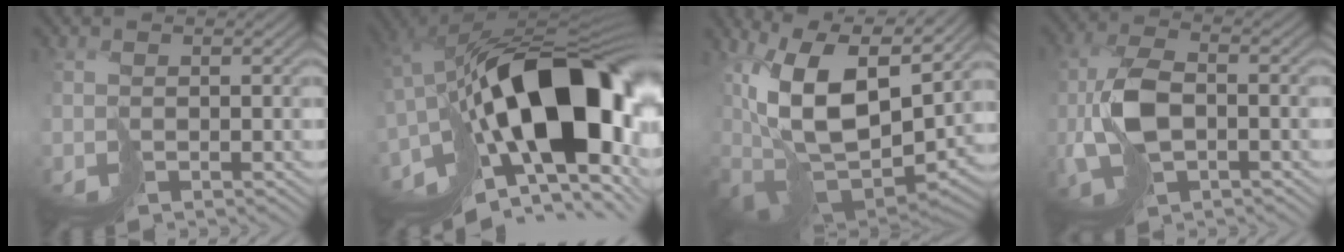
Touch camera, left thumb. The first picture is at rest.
{"total": 20.0, "force": [-3.1, 10.4, 16.8], "torque": [-0.300, -0.019, -0.032]}
{"total": 16.7, "force": [4.4, 8.4, 13.7], "torque": [-0.282, -0.021, 0.100]}
{"total": 8.3, "force": [-0.5, 4.3, 7.1], "torque": [-0.178, 0.000, -0.012]}